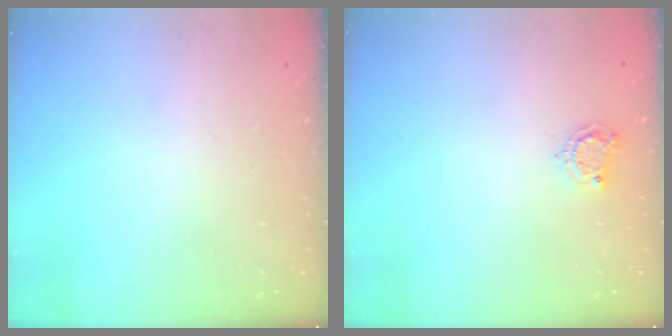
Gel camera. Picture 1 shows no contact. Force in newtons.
{"total": 5.2, "press": 5.1, "slide": 0.6}